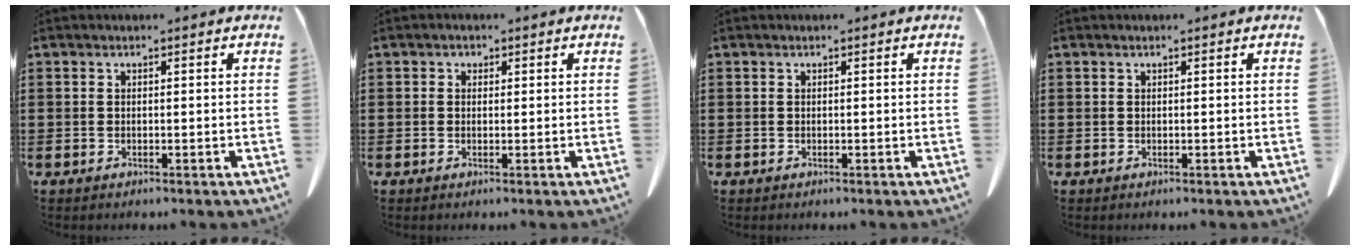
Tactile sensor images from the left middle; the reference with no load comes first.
{"total": 0.8, "force": [0.1, 0.7, 0.2], "torque": [-0.007, 0.005, 0.002]}
{"total": 0.0}
{"total": 0.0}